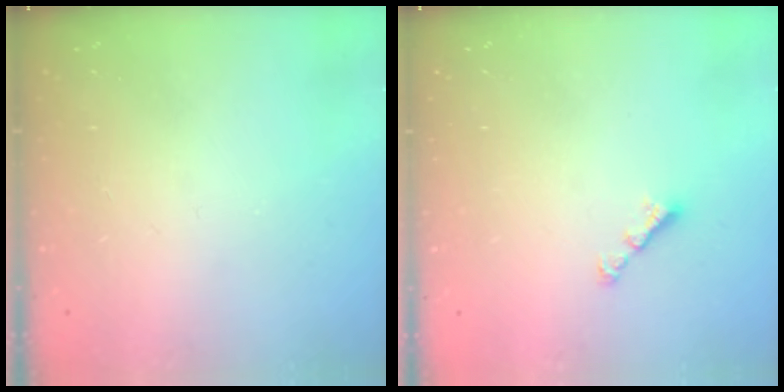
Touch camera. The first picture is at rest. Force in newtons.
{"total": 2.9, "press": 2.8, "slide": 0.6}